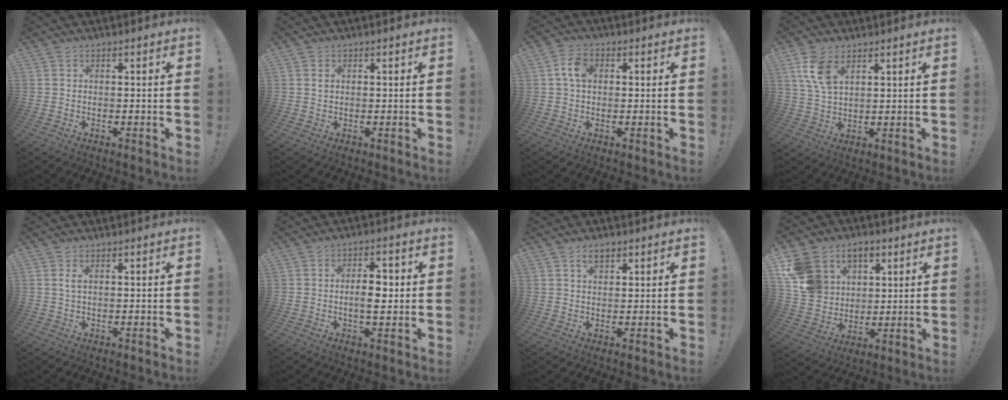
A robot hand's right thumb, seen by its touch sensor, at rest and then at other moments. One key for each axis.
{"total": 0.8, "fx": 0.3, "fy": 0.6, "fz": 0.4, "tx": -0.003, "ty": 0.000, "tz": 0.005}
{"total": 5.6, "fx": 1.1, "fy": 3.5, "fz": 4.3, "tx": -0.078, "ty": 0.012, "tz": 0.022}
{"total": 8.6, "fx": 4.3, "fy": 4.6, "fz": 5.8, "tx": -0.115, "ty": -0.007, "tz": 0.084}
{"total": 1.9, "fx": 0.7, "fy": 0.5, "fz": 1.7, "tx": -0.030, "ty": -0.001, "tz": 0.011}
{"total": 6.8, "fx": -0.3, "fy": 3.4, "fz": 5.9, "tx": -0.088, "ty": 0.008, "tz": -0.010}
{"total": 3.1, "fx": 1.8, "fy": 1.6, "fz": 1.9, "tx": -0.026, "ty": -0.002, "tz": 0.031}
{"total": 14.8, "fx": 6.2, "fy": 12.0, "fz": 5.8, "tx": -0.101, "ty": -0.023, "tz": 0.131}